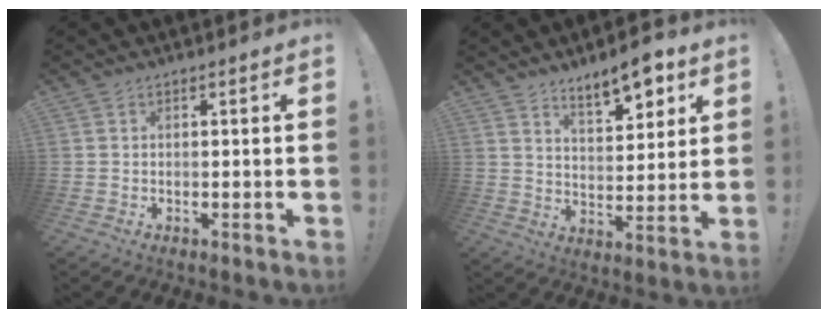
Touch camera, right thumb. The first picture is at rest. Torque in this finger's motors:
{"motor_torque": [-0.02, 0.04, 0.14, 0.22, 0.15]}